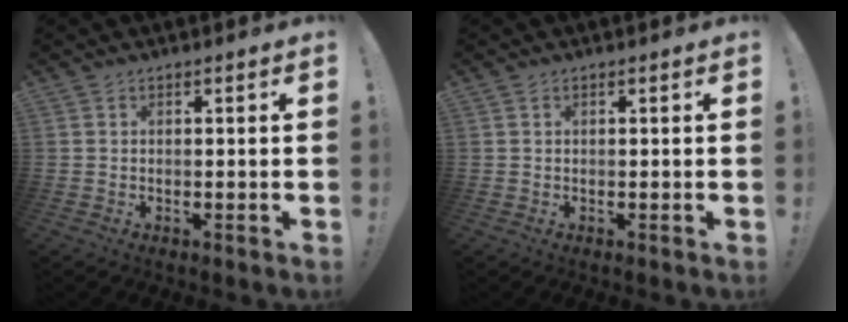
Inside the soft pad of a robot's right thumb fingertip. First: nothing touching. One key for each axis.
{"total": 0.0}